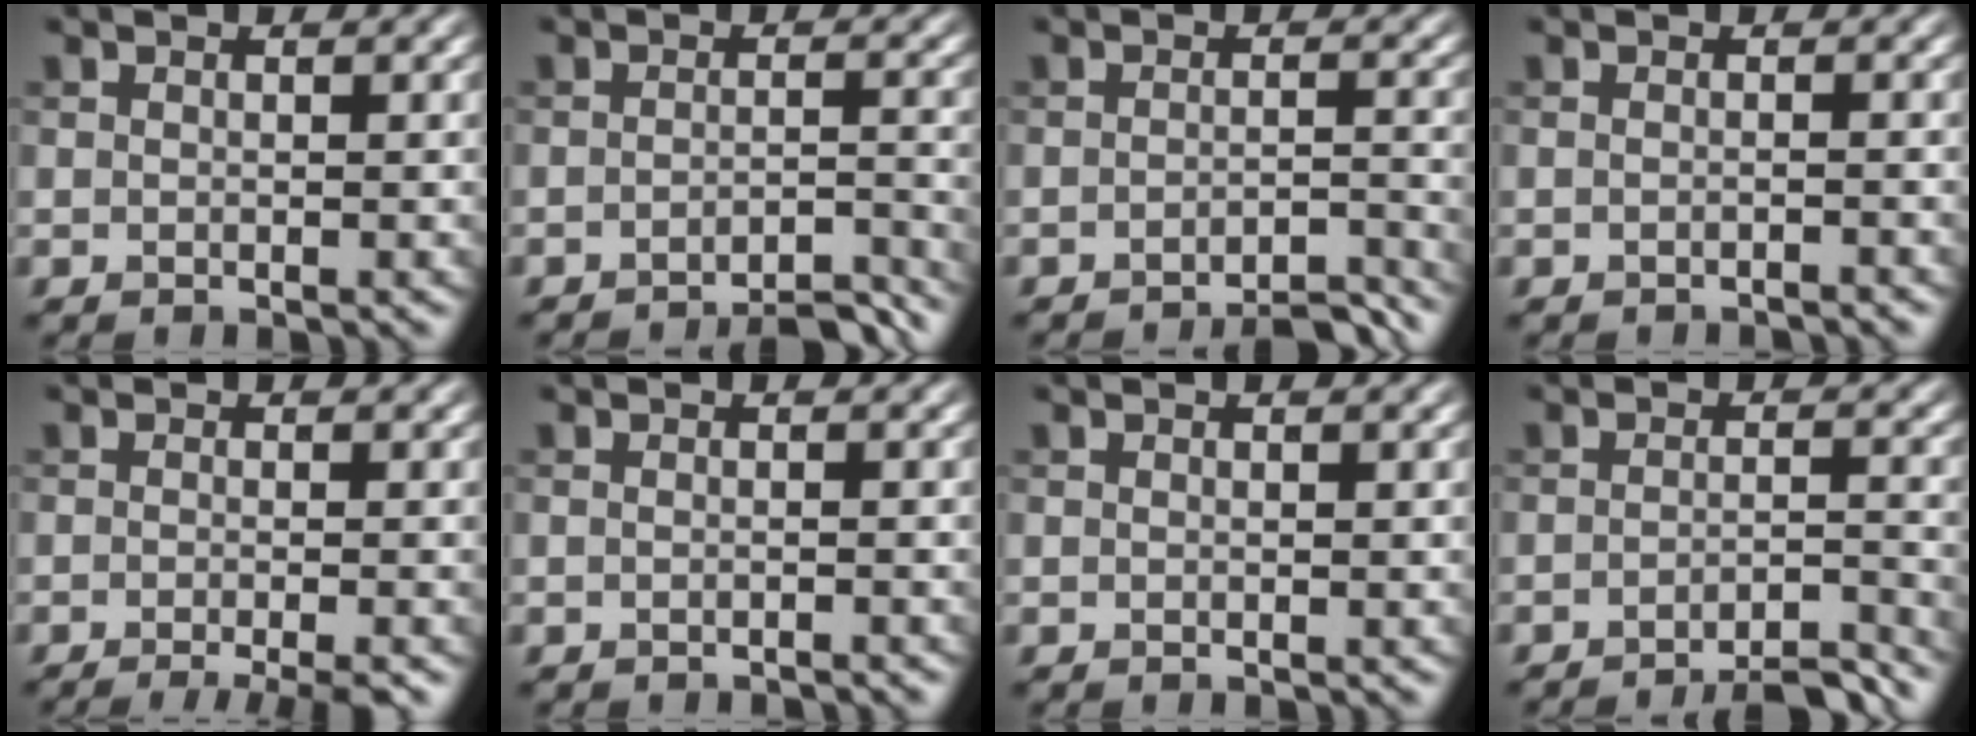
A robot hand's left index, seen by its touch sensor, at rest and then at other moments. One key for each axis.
{"total": 4.2, "fx": -3.7, "fy": 0.5, "fz": 1.9, "tx": -0.012, "ty": 0.013, "tz": -0.057}
{"total": 3.8, "fx": -3.4, "fy": 0.5, "fz": 1.7, "tx": -0.010, "ty": 0.011, "tz": -0.052}
{"total": 1.4, "fx": -1.3, "fy": 0.1, "fz": 0.5, "tx": 0.002, "ty": -0.001, "tz": -0.025}
{"total": 4.7, "fx": -2.6, "fy": 1.2, "fz": 3.7, "tx": -0.028, "ty": -0.004, "tz": -0.040}
{"total": 1.0, "fx": -0.9, "fy": 0.1, "fz": 0.4, "tx": -0.002, "ty": -0.003, "tz": -0.020}
{"total": 0.0}
{"total": 5.0, "fx": -4.3, "fy": 0.7, "fz": 2.5, "tx": -0.021, "ty": 0.010, "tz": -0.066}